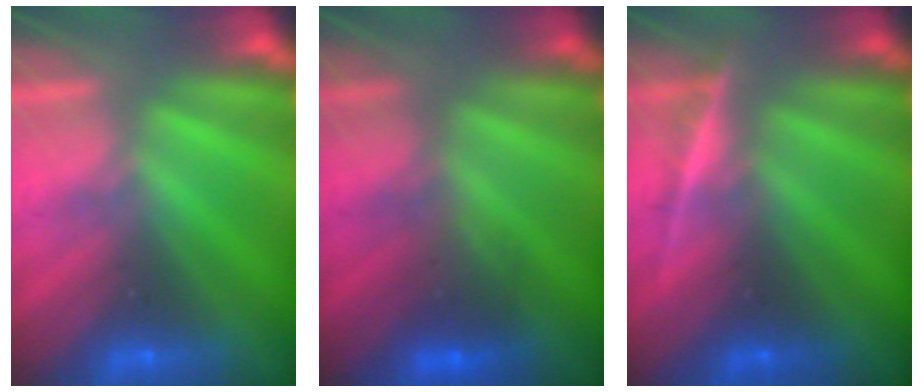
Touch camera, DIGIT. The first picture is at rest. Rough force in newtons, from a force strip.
{"total": 2.2}
{"total": 4.4}